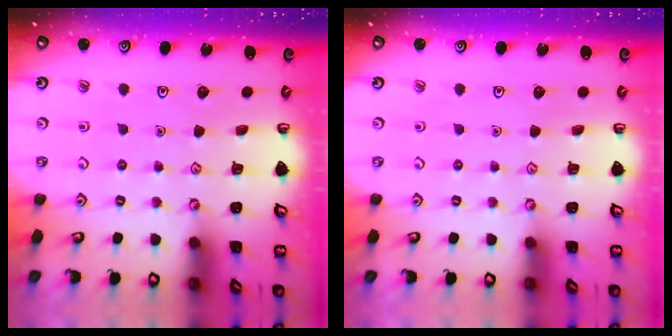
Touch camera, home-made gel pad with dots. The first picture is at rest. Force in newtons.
{"total": 0.0}